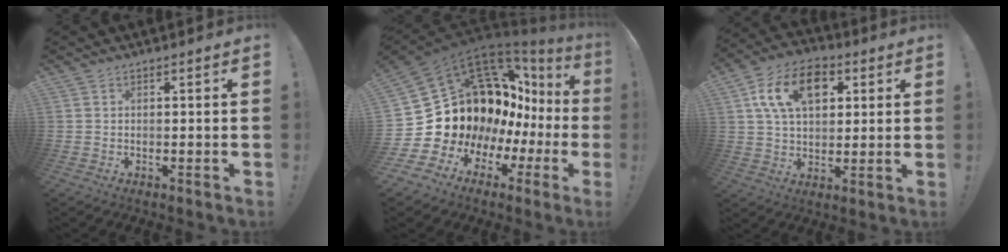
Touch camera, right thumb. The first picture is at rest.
{"total": 22.3, "force": [5.3, 15.9, 14.7], "torque": [-0.229, -0.070, 0.162]}
{"total": 15.7, "force": [5.7, 10.3, 10.4], "torque": [-0.158, -0.003, 0.107]}